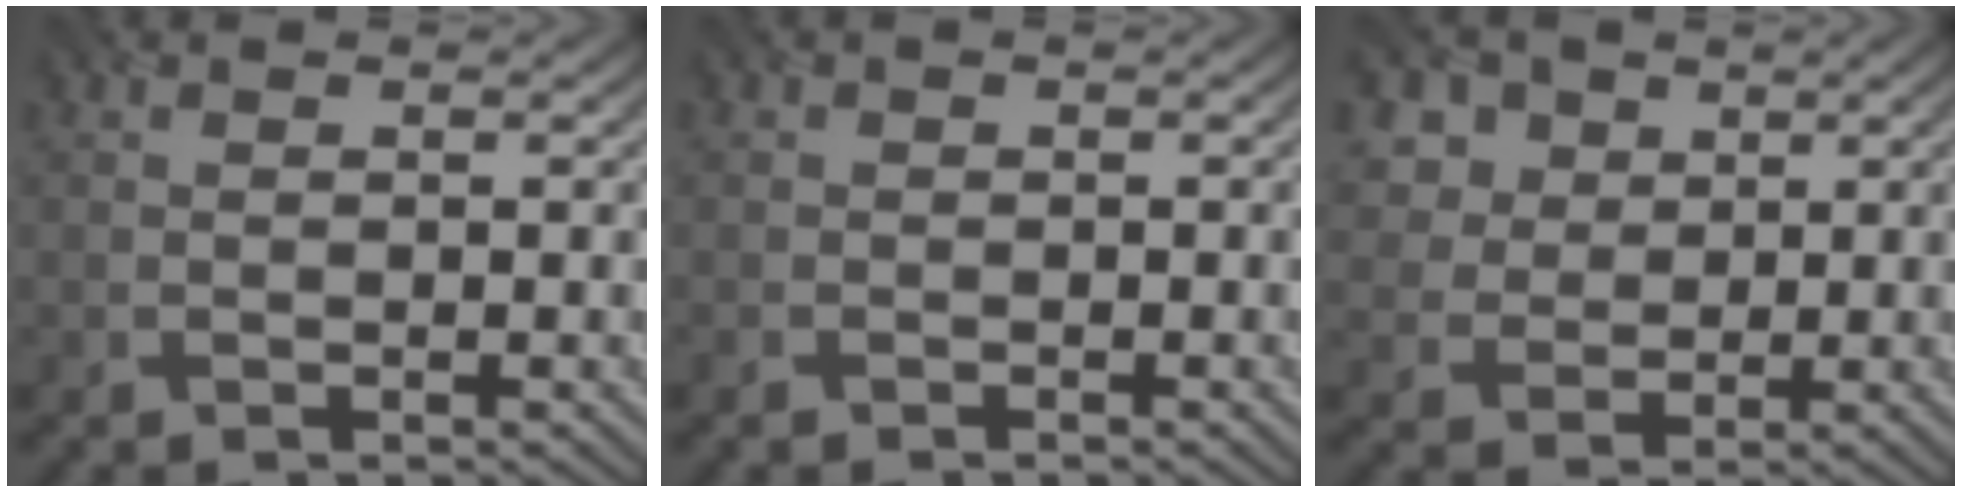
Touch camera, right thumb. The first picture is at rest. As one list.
[{"total": 1.3, "force": [-1.0, 0.8, 0.1], "torque": [-0.001, -0.003, -0.025]}, {"total": 6.4, "force": [3.3, 5.0, 2.2], "torque": [-0.098, -0.002, 0.068]}]